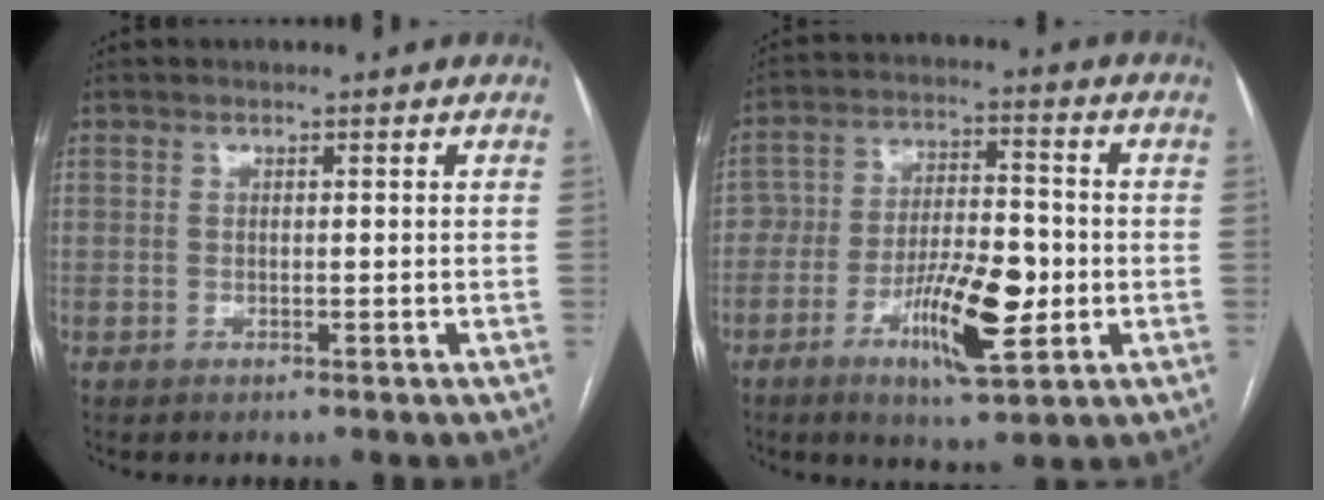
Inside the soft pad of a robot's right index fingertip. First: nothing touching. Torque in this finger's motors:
{"motor_torque": [0.23, -0.15, 0.22, 0.12]}